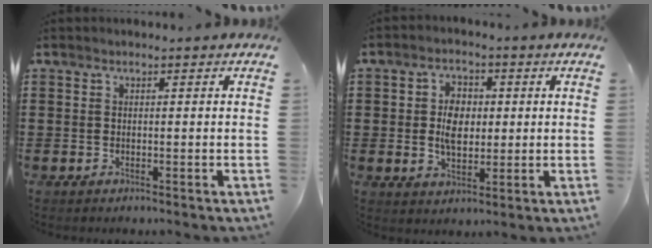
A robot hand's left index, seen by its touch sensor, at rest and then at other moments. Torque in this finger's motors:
{"motor_torque": [1.31, 0.83, 0.30, 0.08]}